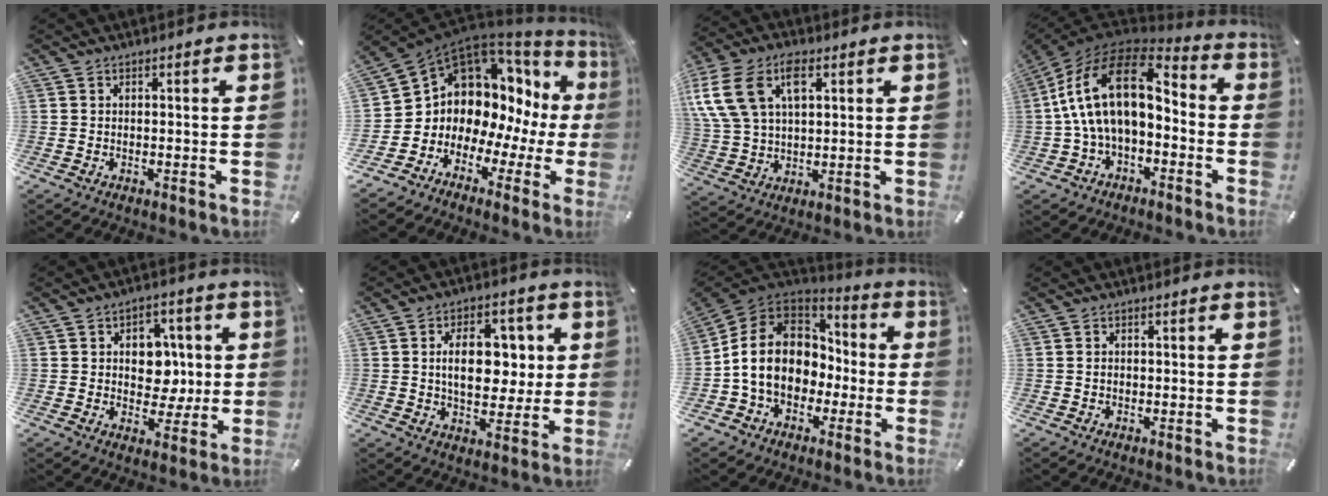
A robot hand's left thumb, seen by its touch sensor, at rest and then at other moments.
{"total": 11.0, "force": [4.3, 9.4, 4.0], "torque": [-0.089, -0.074, 0.085]}
{"total": 13.7, "force": [5.1, 8.8, 9.3], "torque": [-0.216, 0.004, 0.089]}
{"total": 19.7, "force": [2.1, 11.9, 15.6], "torque": [-0.336, 0.006, 0.033]}
{"total": 9.2, "force": [0.8, 7.7, 4.9], "torque": [-0.057, -0.001, 0.013]}
{"total": 12.9, "force": [2.3, 8.4, 9.5], "torque": [-0.136, 0.005, 0.038]}
{"total": 14.7, "force": [-1.3, 12.5, 7.7], "torque": [-0.164, 0.021, -0.019]}
{"total": 1.1, "force": [-0.1, 0.8, 0.8], "torque": [-0.017, 0.003, -0.003]}